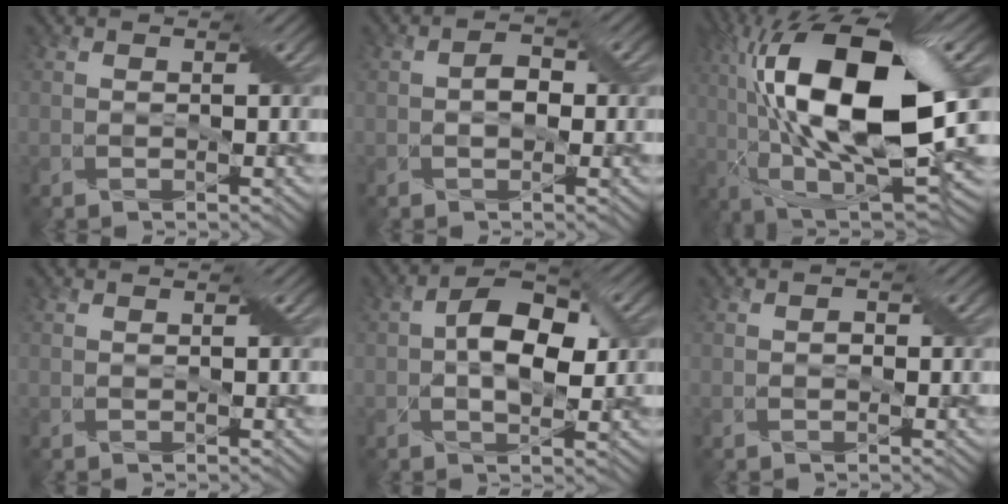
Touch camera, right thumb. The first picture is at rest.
{"total": 2.4, "force": [-0.3, 1.8, 1.6], "torque": [-0.025, -0.001, -0.009]}
{"total": 20.6, "force": [2.7, 8.7, 18.5], "torque": [-0.355, 0.021, 0.038]}
{"total": 0.0}
{"total": 6.5, "force": [0.5, 3.8, 5.2], "torque": [-0.096, 0.001, 0.002]}
{"total": 1.0, "force": [-0.2, 0.9, 0.4], "torque": [-0.003, 0.000, -0.007]}